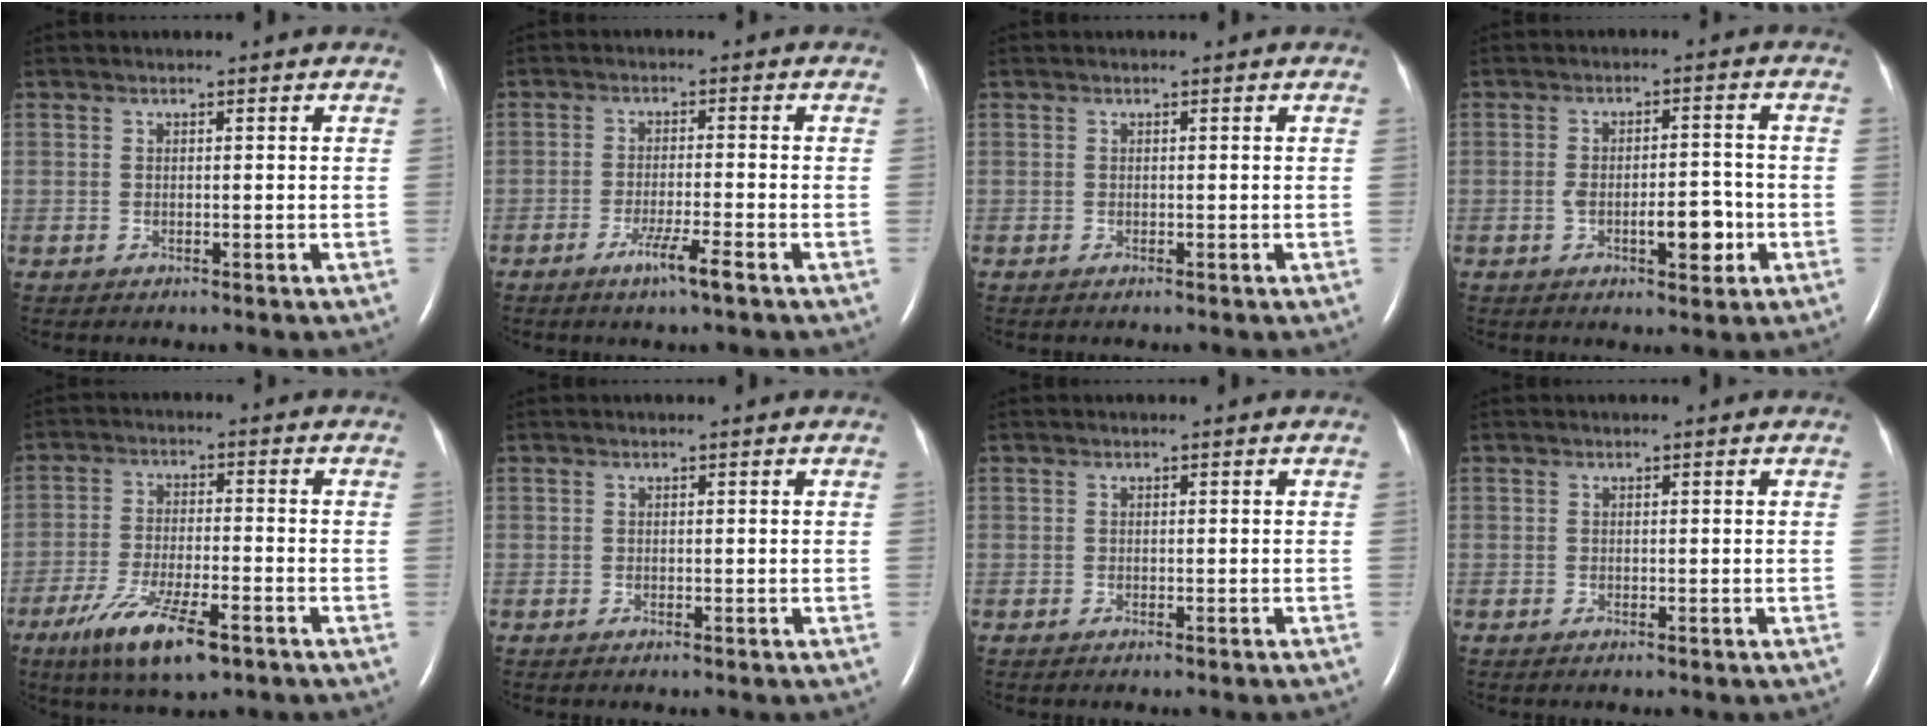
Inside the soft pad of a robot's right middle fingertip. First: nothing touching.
{"total": 4.5, "force": [-2.7, -0.4, 3.6], "torque": [-0.071, -0.010, -0.050]}
{"total": 0.0}
{"total": 5.7, "force": [-1.9, 1.9, 5.0], "torque": [-0.083, 0.006, -0.025]}
{"total": 10.6, "force": [-6.3, 2.2, 8.3], "torque": [-0.164, -0.022, -0.104]}
{"total": 0.0}
{"total": 1.2, "force": [-1.0, 0.0, 0.7], "torque": [-0.008, 0.000, -0.010]}
{"total": 0.0}